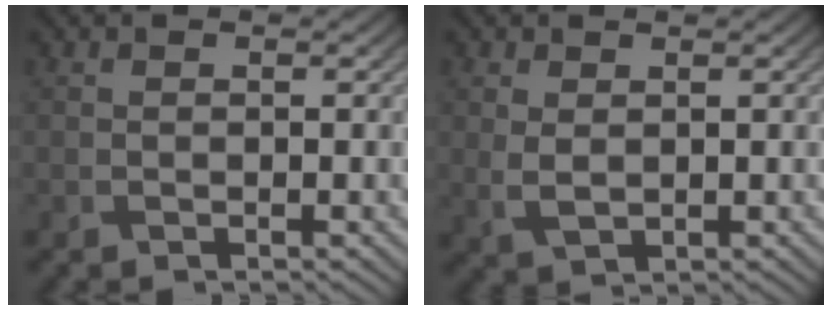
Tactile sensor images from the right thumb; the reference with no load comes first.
{"total": 2.5, "force": [0.7, 1.6, 1.8], "torque": [-0.047, -0.005, 0.018]}